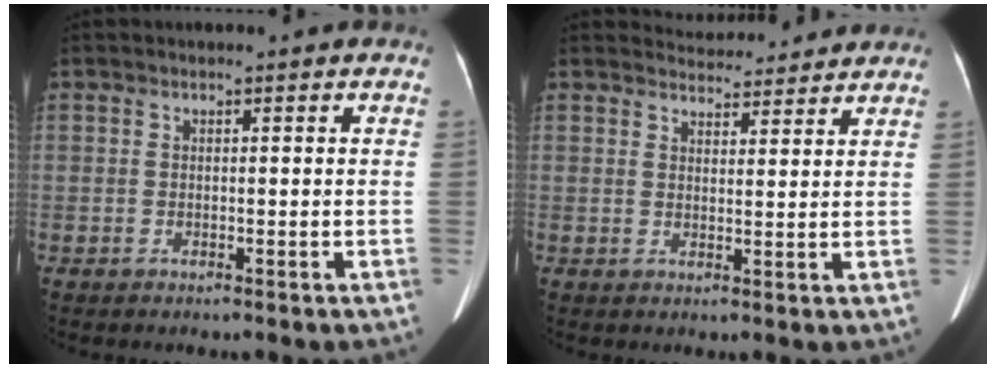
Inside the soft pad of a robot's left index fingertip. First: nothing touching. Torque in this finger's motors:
{"motor_torque": [-0.05, -0.39, -0.07, -0.04]}